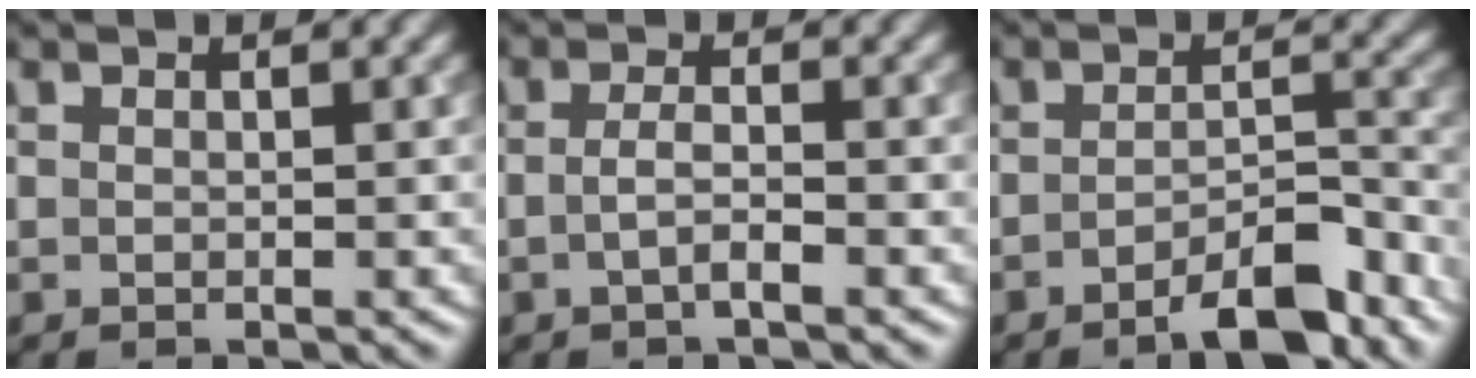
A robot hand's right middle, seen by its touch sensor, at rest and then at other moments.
{"total": 1.8, "force": [-0.6, 0.4, 1.6], "torque": [-0.030, 0.001, -0.016]}
{"total": 5.5, "force": [-3.8, 1.5, 3.7], "torque": [-0.053, 0.007, -0.058]}